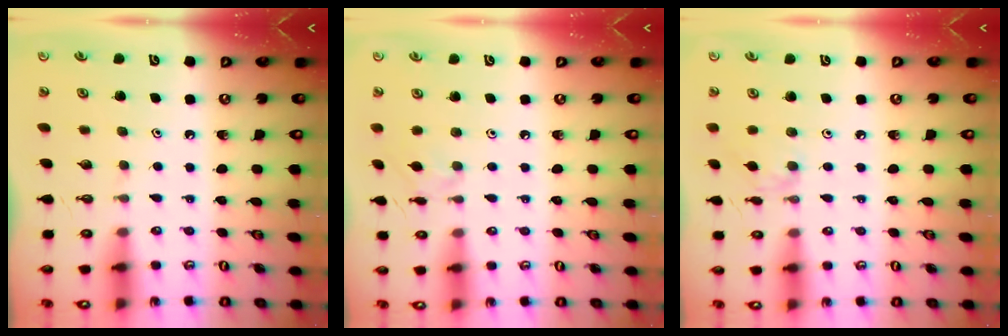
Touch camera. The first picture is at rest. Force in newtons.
{"total": 1.8, "press": 1.8, "slide": 0.4}
{"total": 2.1, "press": 2.1, "slide": 0.4}